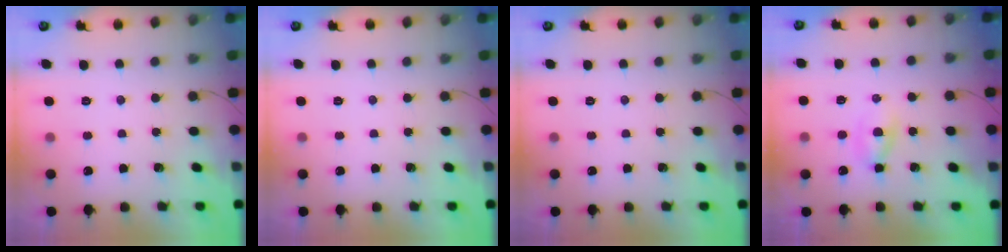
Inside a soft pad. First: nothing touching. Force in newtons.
{"total": 0.0}
{"total": 0.0}
{"total": 2.7, "press": 2.5, "slide": 1.1}